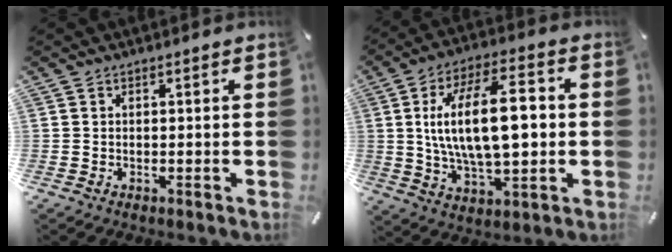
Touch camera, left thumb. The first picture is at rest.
{"total": 19.7, "force": [1.5, 9.3, 17.3], "torque": [-0.324, 0.001, 0.019]}